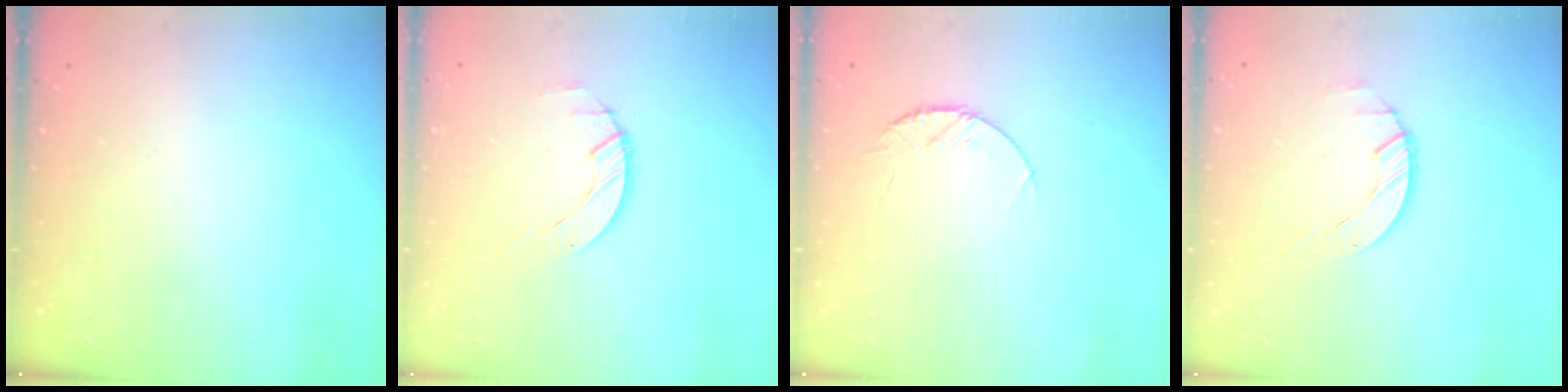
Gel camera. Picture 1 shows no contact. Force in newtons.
{"total": 2.9, "press": 2.8, "slide": 0.3}
{"total": 5.3, "press": 5.3, "slide": 0.6}
{"total": 2.6, "press": 2.6, "slide": 0.3}